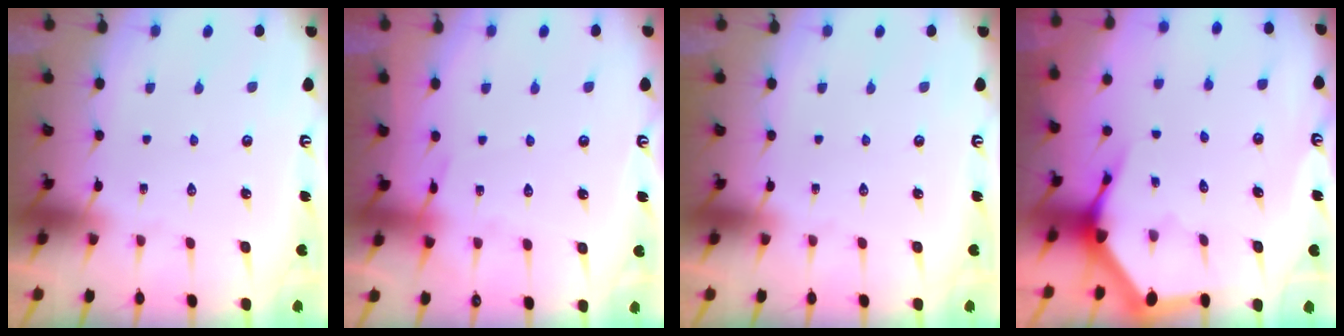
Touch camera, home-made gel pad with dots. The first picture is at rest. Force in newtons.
{"total": 4.5, "press": 4.5, "slide": 0.6}
{"total": 0.0}
{"total": 3.7, "press": 3.6, "slide": 0.5}